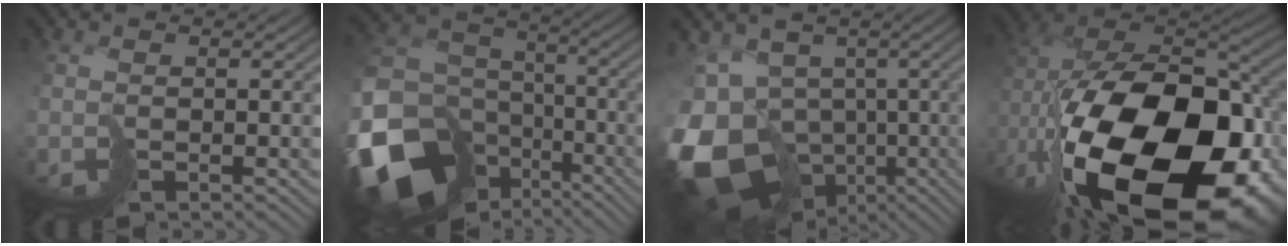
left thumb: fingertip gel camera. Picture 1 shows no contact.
{"total": 18.5, "force": [-8.5, 13.5, 9.3], "torque": [-0.249, -0.046, -0.127]}
{"total": 15.7, "force": [-3.8, 11.9, 9.5], "torque": [-0.248, -0.032, -0.048]}
{"total": 22.5, "force": [-6.9, 13.5, 16.6], "torque": [-0.360, -0.055, -0.070]}